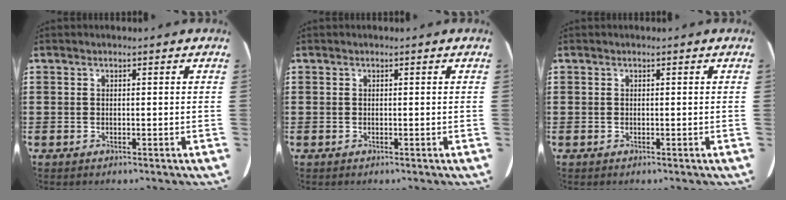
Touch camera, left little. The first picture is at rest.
{"total": 0.0}
{"total": 0.0}